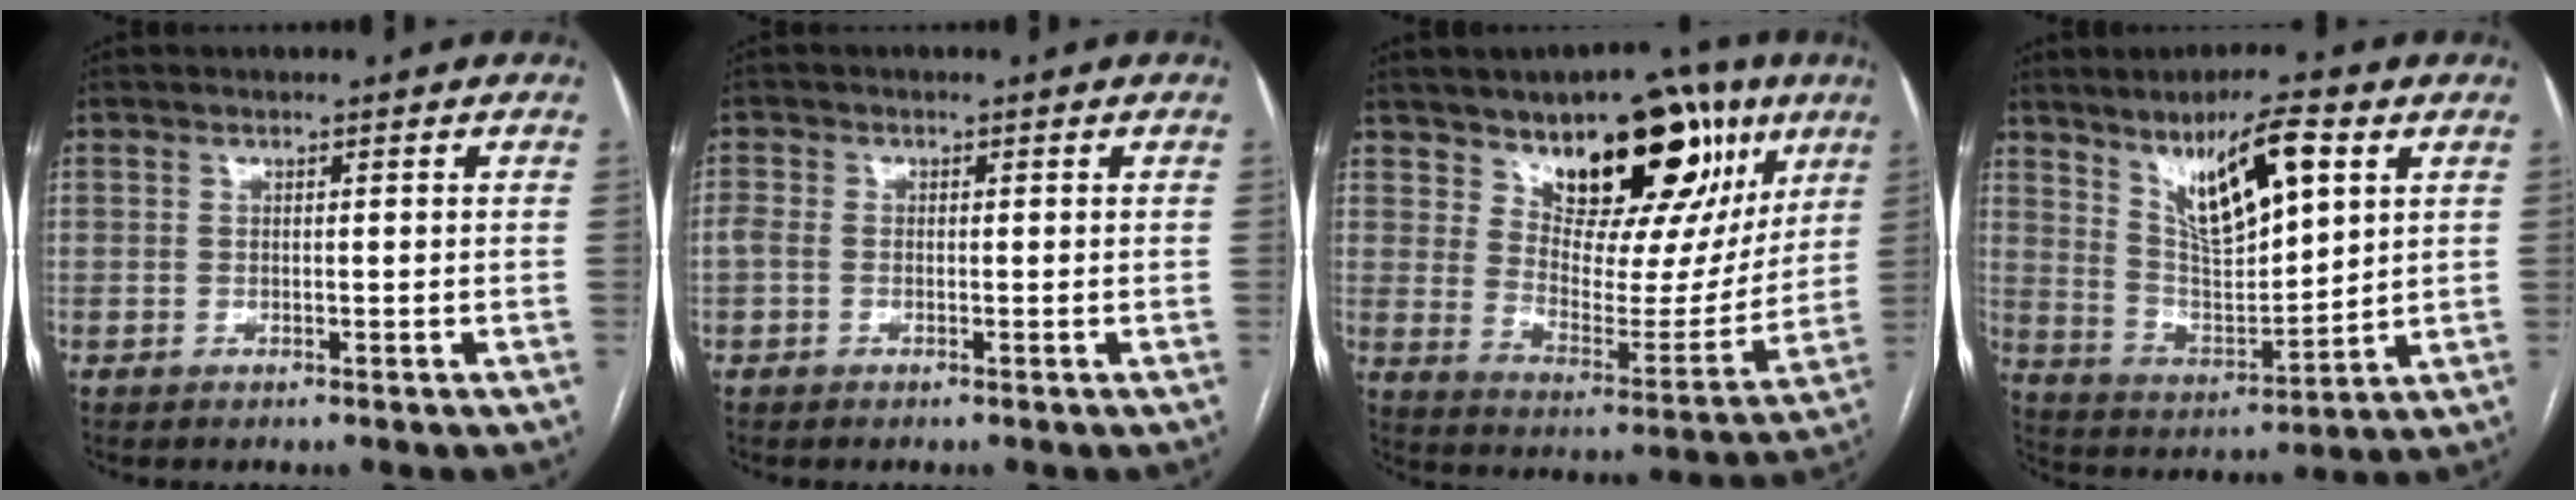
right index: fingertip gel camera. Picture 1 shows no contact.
{"total": 1.8, "force": [-0.4, 1.3, 1.1], "torque": [-0.032, 0.012, -0.006]}
{"total": 19.9, "force": [11.8, 9.1, 13.2], "torque": [-0.159, 0.007, 0.183]}
{"total": 13.5, "force": [6.8, 3.1, 11.2], "torque": [-0.197, 0.006, 0.129]}